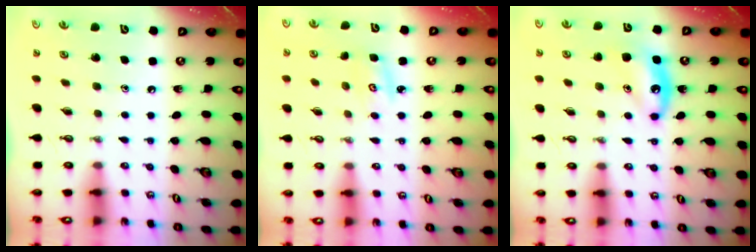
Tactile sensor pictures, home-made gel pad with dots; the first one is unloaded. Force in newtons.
{"total": 2.8, "press": 2.8, "slide": 0.3}
{"total": 8.3, "press": 8.2, "slide": 0.8}